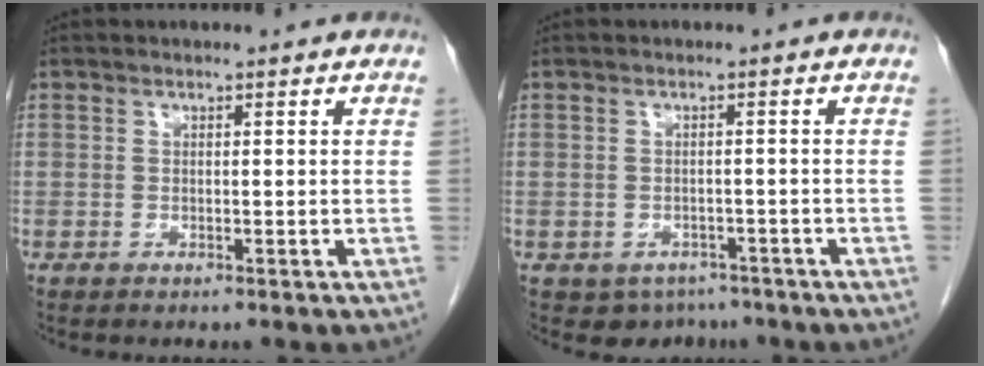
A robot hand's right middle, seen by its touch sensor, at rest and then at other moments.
{"total": 4.6, "force": [-3.3, 3.1, 0.5], "torque": [0.003, 0.007, -0.040]}